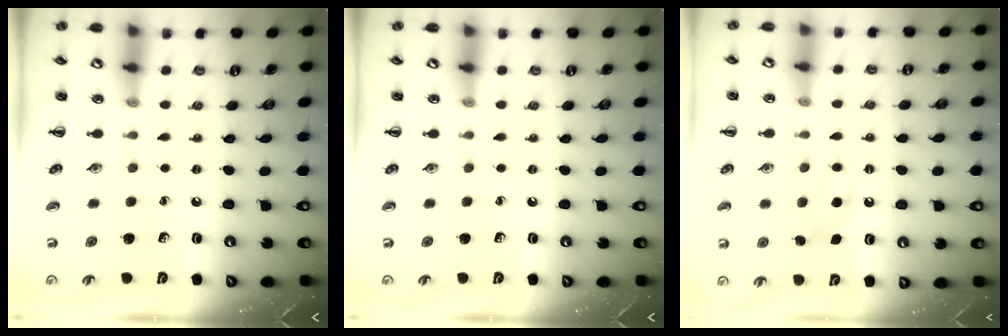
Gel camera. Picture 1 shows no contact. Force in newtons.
{"total": 0.0}
{"total": 5.6, "press": 5.4, "slide": 1.5}